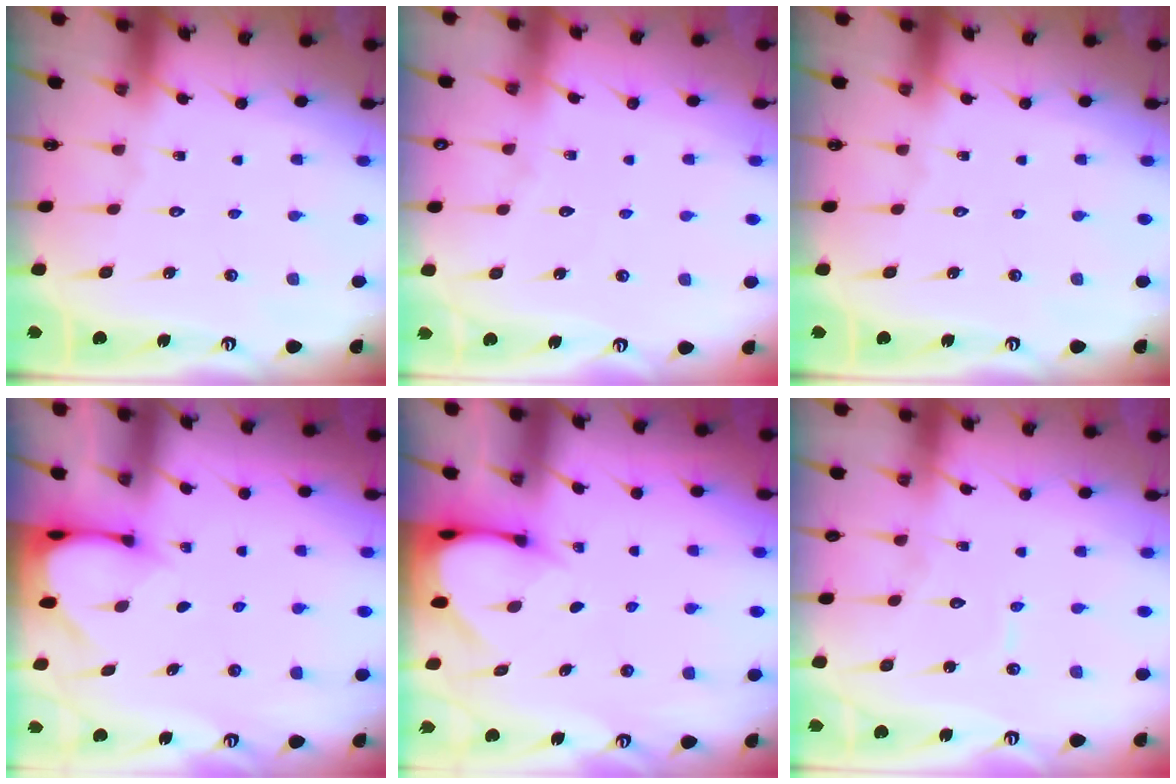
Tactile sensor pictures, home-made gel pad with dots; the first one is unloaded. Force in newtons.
{"total": 2.8, "press": 2.8, "slide": 0.4}
{"total": 0.0}
{"total": 2.9, "press": 2.9, "slide": 0.2}
{"total": 3.6, "press": 3.5, "slide": 0.2}
{"total": 4.7, "press": 4.7, "slide": 0.3}